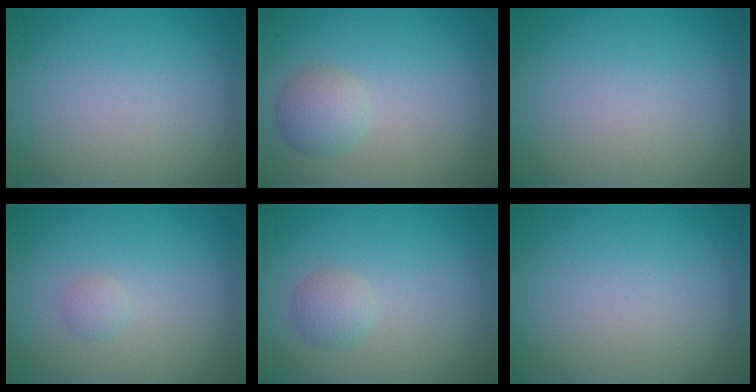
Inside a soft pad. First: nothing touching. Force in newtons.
{"total": 2.4, "press": 2.4, "slide": 0.0}
{"total": 0.0}
{"total": 0.8, "press": 0.8, "slide": 0.1}
{"total": 1.6, "press": 1.6, "slide": 0.0}
{"total": 0.0}